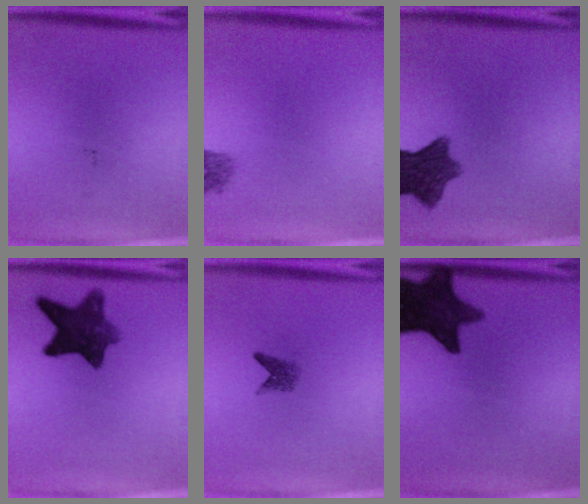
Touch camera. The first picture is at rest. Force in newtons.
{"total": 1.4}
{"total": 9.0}
{"total": 9.9}
{"total": 1.9}
{"total": 13.9}